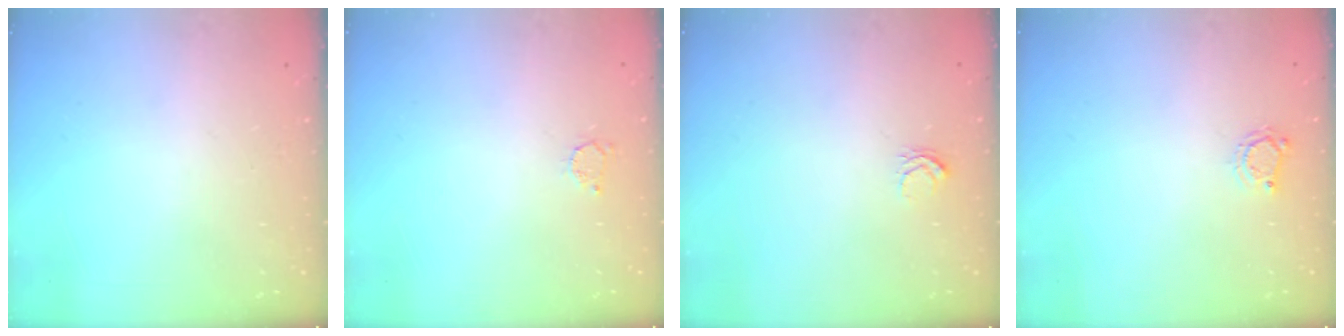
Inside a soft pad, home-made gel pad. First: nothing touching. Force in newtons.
{"total": 2.4, "press": 2.4, "slide": 0.4}
{"total": 3.8, "press": 3.8, "slide": 0.3}
{"total": 3.6, "press": 3.6, "slide": 0.5}